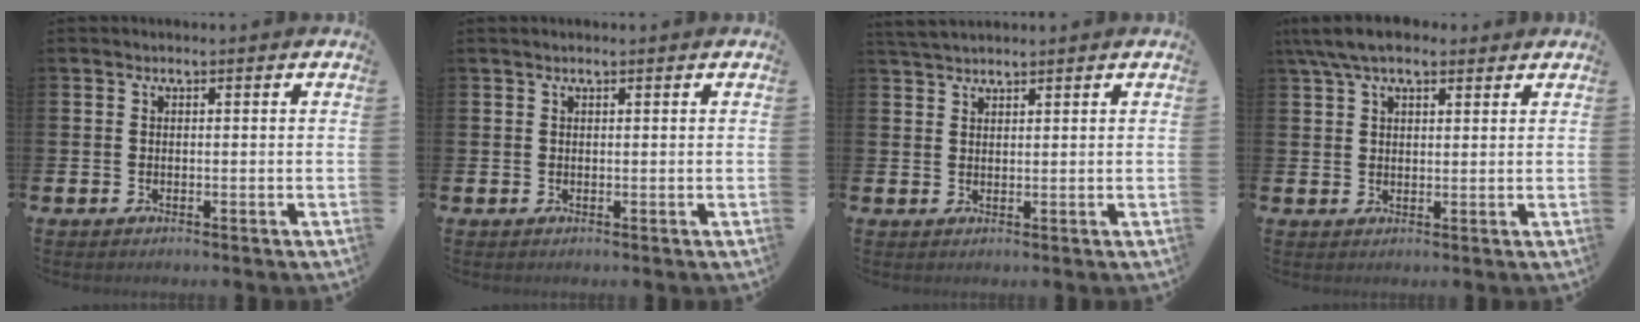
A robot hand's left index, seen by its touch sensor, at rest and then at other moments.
{"total": 0.7, "force": [0.5, 0.1, 0.4], "torque": [-0.008, 0.003, 0.009]}
{"total": 2.6, "force": [2.5, 0.5, 0.5], "torque": [-0.013, -0.004, 0.046]}
{"total": 5.8, "force": [4.6, 2.1, 2.9], "torque": [-0.068, -0.003, 0.086]}